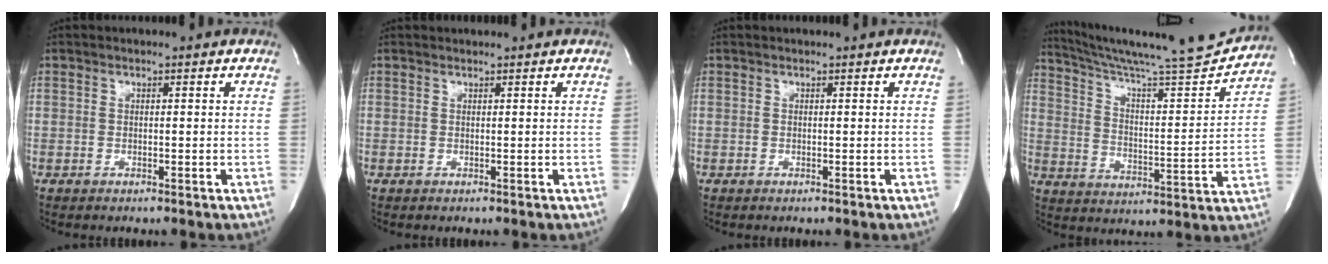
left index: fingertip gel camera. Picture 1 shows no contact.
{"total": 0.0}
{"total": 0.0}
{"total": 17.3, "force": [16.7, -0.7, 4.7], "torque": [-0.089, -0.060, 0.247]}